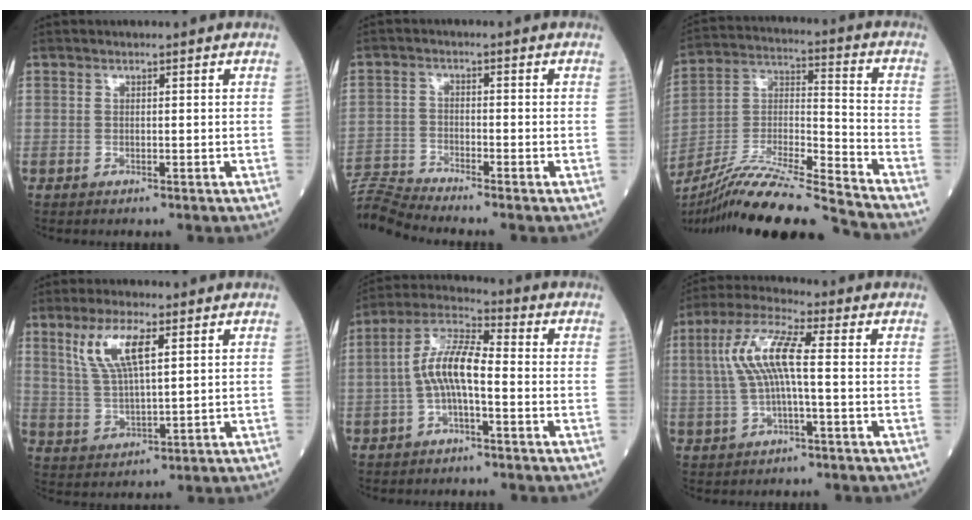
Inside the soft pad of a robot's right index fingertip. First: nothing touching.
{"total": 6.2, "force": [-5.9, -2.1, 0.0], "torque": [-0.014, -0.008, -0.118]}
{"total": 20.2, "force": [-17.9, -0.9, 9.2], "torque": [-0.195, -0.015, -0.327]}
{"total": 8.2, "force": [3.7, 1.8, 7.1], "torque": [-0.151, 0.006, 0.080]}
{"total": 8.6, "force": [-1.3, 2.2, 8.2], "torque": [-0.168, 0.020, -0.030]}
{"total": 8.8, "force": [0.5, 1.3, 8.7], "torque": [-0.188, 0.024, 0.007]}